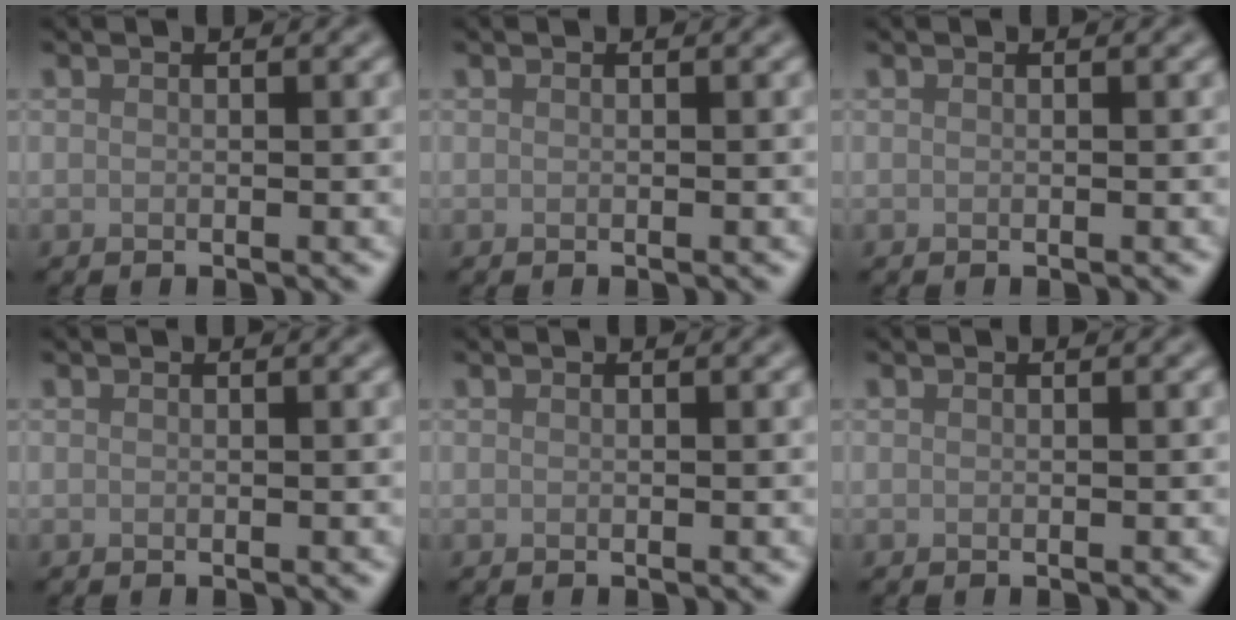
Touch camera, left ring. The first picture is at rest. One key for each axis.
{"total": 0.0}
{"total": 0.0}
{"total": 0.0}
{"total": 0.0}
{"total": 0.0}